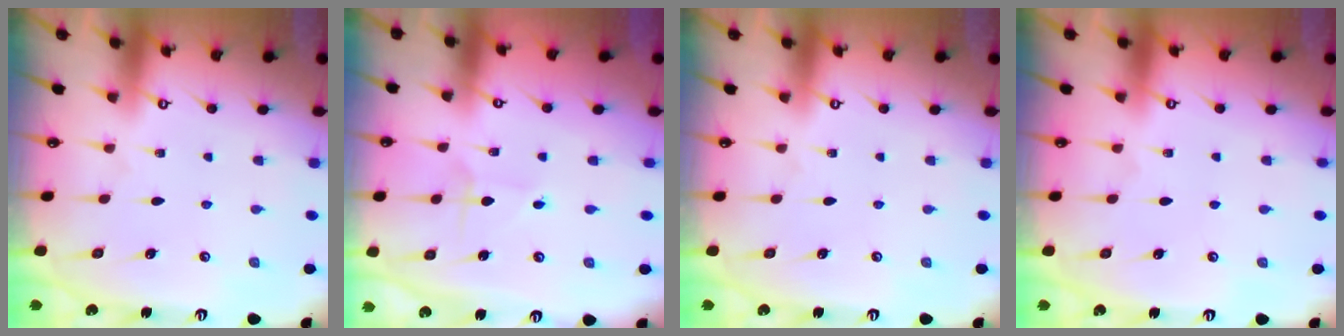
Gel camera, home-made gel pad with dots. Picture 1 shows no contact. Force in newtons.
{"total": 1.8, "press": 1.8, "slide": 0.2}
{"total": 0.0}
{"total": 0.0}